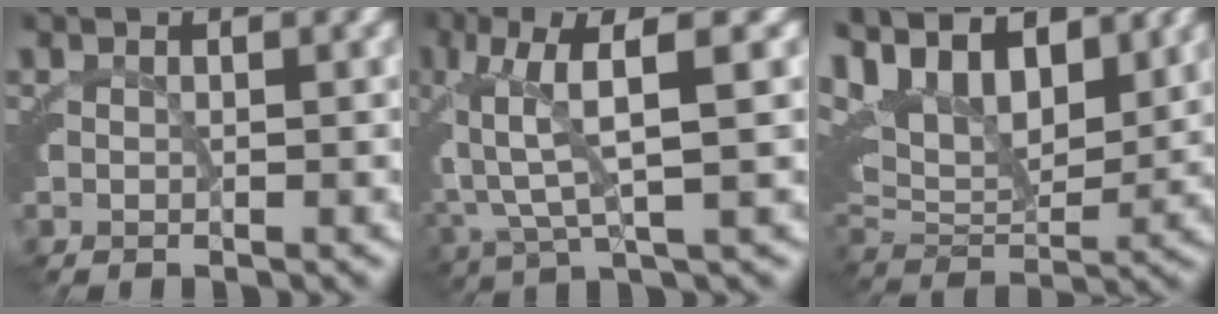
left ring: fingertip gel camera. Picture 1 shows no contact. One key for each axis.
{"total": 6.5, "fx": 1.8, "fy": 2.1, "fz": 5.9, "tx": -0.109, "ty": 0.027, "tz": 0.024}
{"total": 12.6, "fx": 4.4, "fy": 9.1, "fz": 7.5, "tx": -0.141, "ty": 0.013, "tz": 0.059}